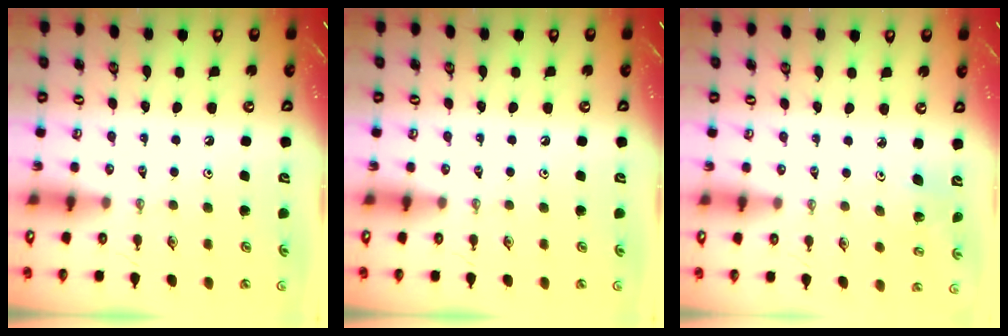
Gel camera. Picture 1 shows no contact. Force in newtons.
{"total": 0.0}
{"total": 2.3, "press": 2.3, "slide": 0.2}